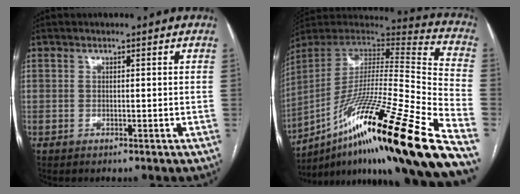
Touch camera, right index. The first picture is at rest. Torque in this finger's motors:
{"motor_torque": [0.99, -1.15, 0.69, 0.21]}